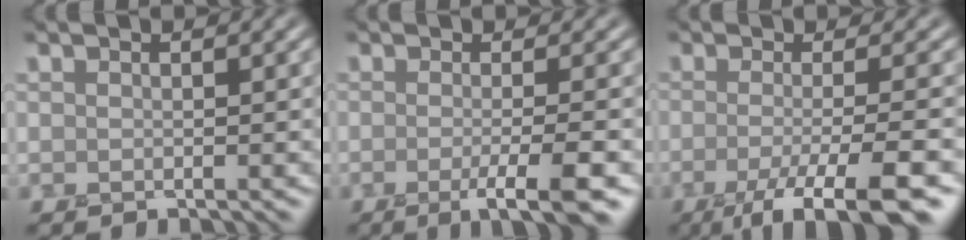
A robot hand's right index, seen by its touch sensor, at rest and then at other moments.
{"total": 5.3, "force": [-2.1, 1.2, 4.7], "torque": [-0.062, -0.008, -0.035]}
{"total": 7.1, "force": [-3.5, 1.7, 5.9], "torque": [-0.083, -0.009, -0.066]}